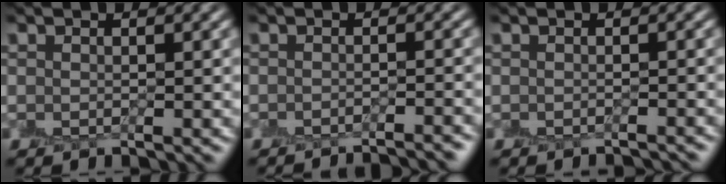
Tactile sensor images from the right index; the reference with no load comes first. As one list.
[{"total": 3.7, "force": [-3.6, 0.2, 0.8], "torque": [-0.007, 0.005, -0.042]}, {"total": 1.4, "force": [-1.4, -0.1, -0.1], "torque": [0.006, -0.010, -0.022]}]